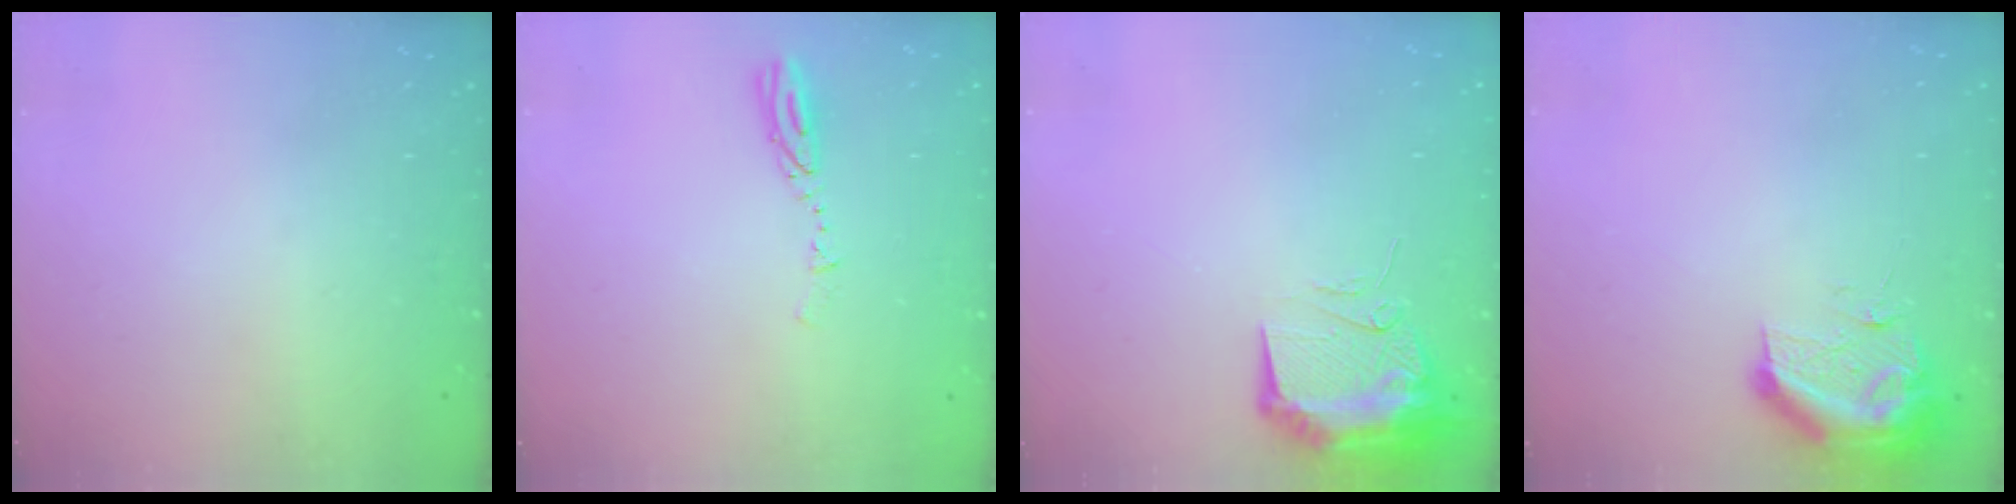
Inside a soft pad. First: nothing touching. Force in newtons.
{"total": 3.5, "press": 3.4, "slide": 0.3}
{"total": 11.0, "press": 11.0, "slide": 1.2}
{"total": 10.3, "press": 10.3, "slide": 0.6}